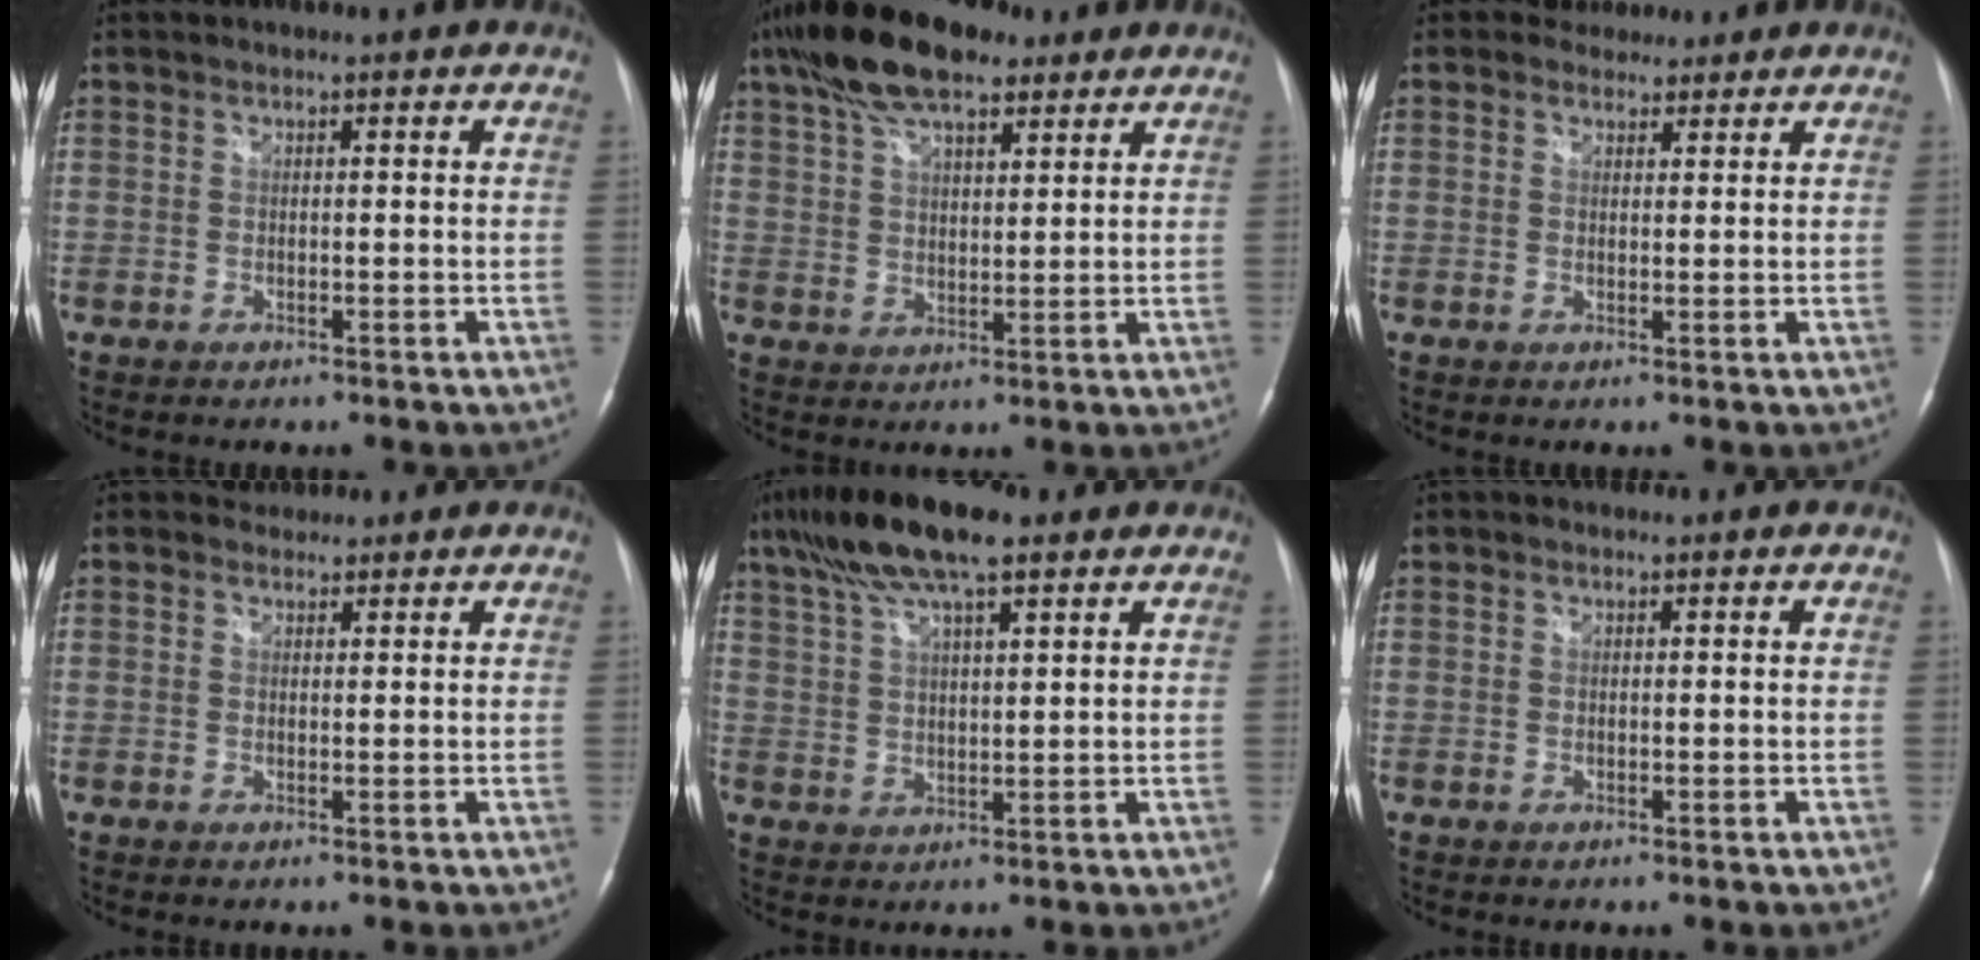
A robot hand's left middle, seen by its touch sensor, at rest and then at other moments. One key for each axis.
{"total": 13.1, "fx": 9.1, "fy": 4.6, "fz": 8.2, "tx": -0.168, "ty": 0.031, "tz": 0.163}
{"total": 3.0, "fx": 2.6, "fy": 1.5, "fz": -0.1, "tx": 0.001, "ty": 0.007, "tz": 0.037}
{"total": 1.7, "fx": 1.5, "fy": 0.8, "fz": -0.4, "tx": 0.003, "ty": 0.006, "tz": 0.020}
{"total": 12.0, "fx": 8.2, "fy": 2.5, "fz": 8.5, "tx": -0.169, "ty": 0.022, "tz": 0.143}
{"total": 0.5, "fx": 0.4, "fy": 0.3, "fz": 0.0, "tx": -0.003, "ty": -0.001, "tz": 0.005}